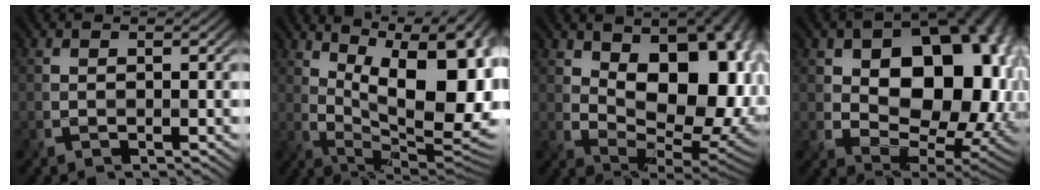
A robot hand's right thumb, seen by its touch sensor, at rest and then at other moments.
{"total": 15.4, "force": [4.2, 6.5, 13.3], "torque": [-0.186, 0.010, 0.073]}
{"total": 15.4, "force": [3.1, 9.1, 12.0], "torque": [-0.147, -0.001, 0.059]}
{"total": 17.9, "force": [2.8, 12.4, 12.6], "torque": [-0.132, -0.006, 0.060]}